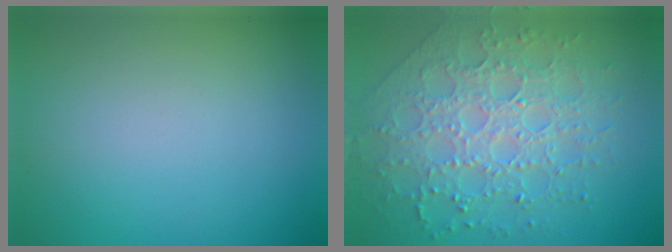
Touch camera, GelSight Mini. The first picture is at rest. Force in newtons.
{"total": 8.0, "press": 5.7, "slide": 5.6}